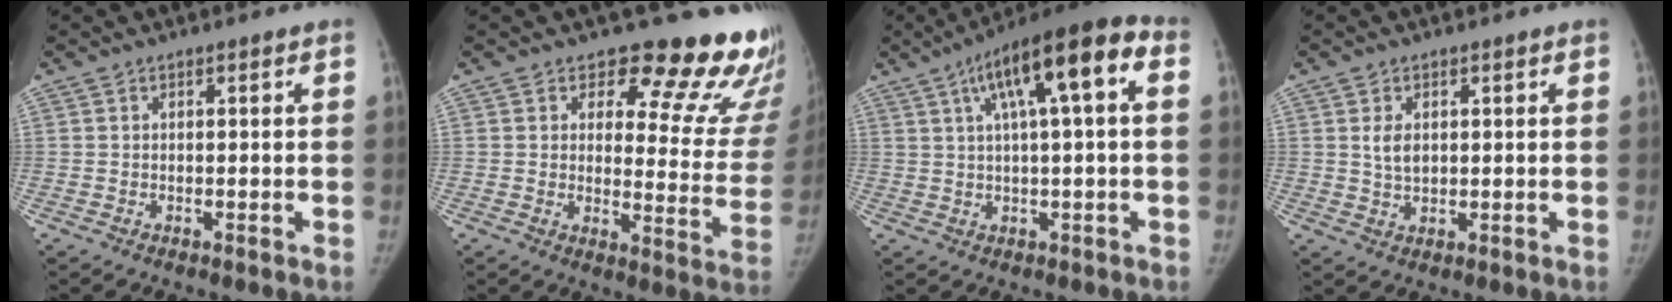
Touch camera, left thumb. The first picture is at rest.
{"total": 18.1, "force": [15.5, 6.9, 6.3], "torque": [-0.005, -0.130, 0.164]}
{"total": 15.0, "force": [4.5, 3.7, 13.9], "torque": [-0.217, 0.034, 0.063]}
{"total": 3.5, "force": [0.9, 2.3, 2.5], "torque": [-0.034, -0.006, 0.020]}